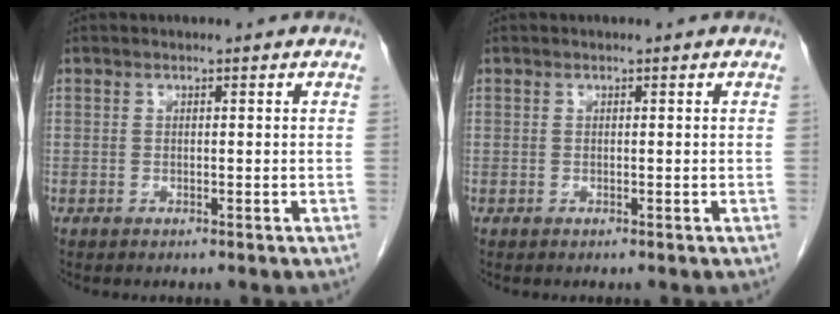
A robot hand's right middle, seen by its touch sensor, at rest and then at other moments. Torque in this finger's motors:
{"motor_torque": [0.00, 0.00, 0.00, 0.00]}